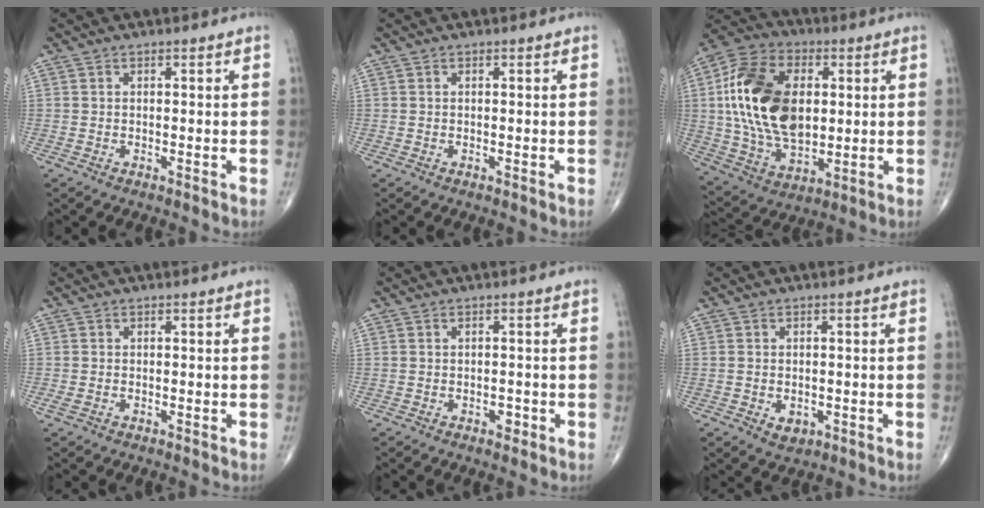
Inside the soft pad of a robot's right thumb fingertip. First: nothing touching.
{"total": 0.0}
{"total": 22.4, "force": [2.9, 14.0, 17.2], "torque": [-0.315, -0.005, 0.054]}
{"total": 1.3, "force": [-0.5, 0.8, 0.9], "torque": [-0.024, 0.001, -0.009]}
{"total": 1.5, "force": [-0.7, 1.0, 0.9], "torque": [-0.004, 0.004, -0.011]}
{"total": 3.0, "force": [-0.9, 2.2, 1.8], "torque": [-0.018, 0.000, -0.007]}